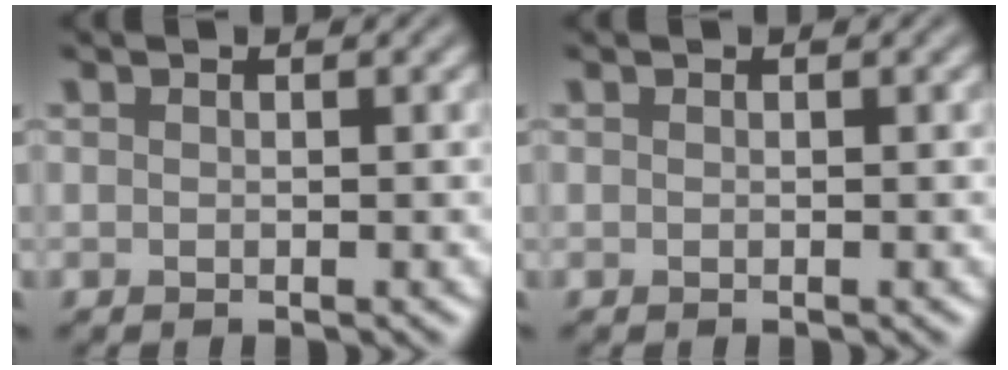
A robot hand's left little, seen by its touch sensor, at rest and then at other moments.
{"total": 0.0}